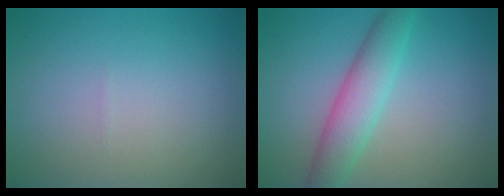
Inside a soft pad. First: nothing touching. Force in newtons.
{"total": 4.4, "press": 4.4, "slide": 0.2}